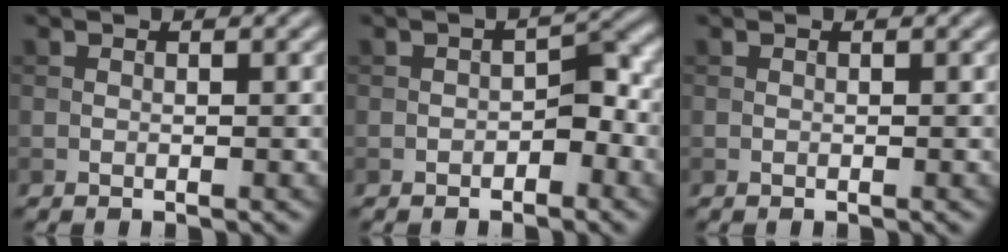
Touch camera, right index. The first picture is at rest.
{"total": 2.4, "force": [-1.1, 1.4, 1.6], "torque": [-0.017, 0.008, -0.017]}
{"total": 0.0}